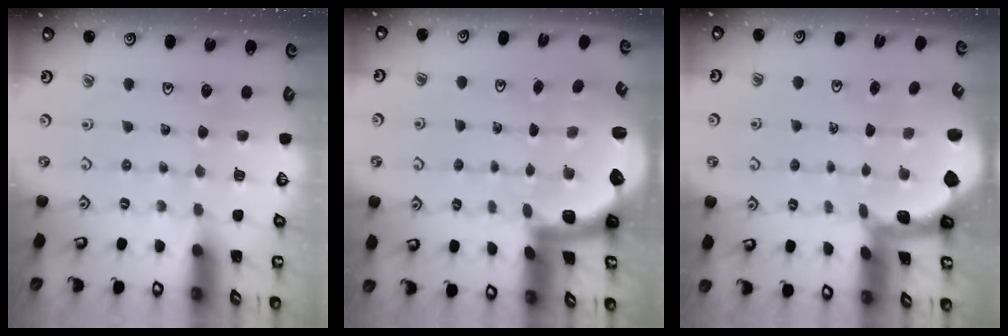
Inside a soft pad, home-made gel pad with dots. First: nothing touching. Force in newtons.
{"total": 2.8, "press": 2.4, "slide": 1.4}
{"total": 1.0, "press": 0.9, "slide": 0.4}